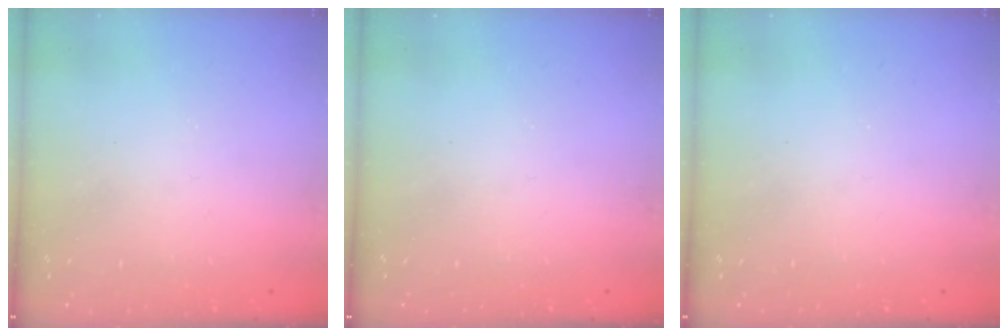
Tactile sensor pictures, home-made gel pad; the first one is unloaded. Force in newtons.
{"total": 0.0}
{"total": 0.0}